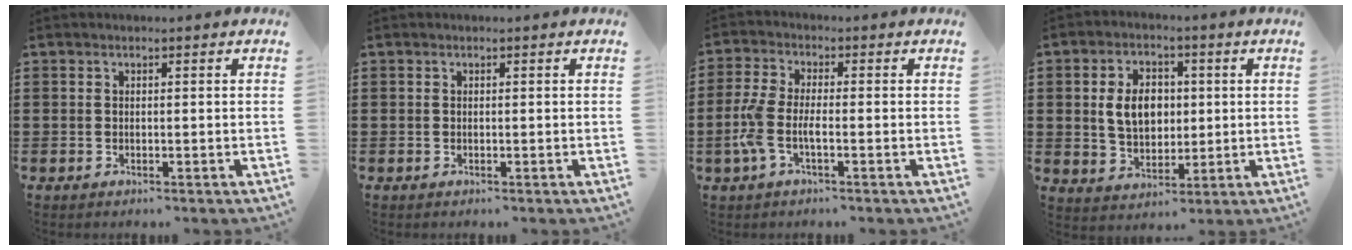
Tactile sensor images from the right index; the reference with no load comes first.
{"total": 0.0}
{"total": 4.8, "force": [-1.6, 1.6, 4.3], "torque": [-0.111, -0.007, -0.039]}
{"total": 7.0, "force": [0.7, 5.1, 4.7], "torque": [-0.096, 0.009, 0.006]}